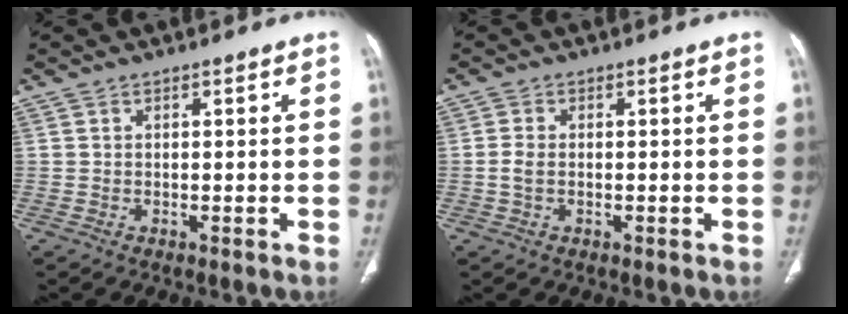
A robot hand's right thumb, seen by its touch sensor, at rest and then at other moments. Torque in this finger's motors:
{"motor_torque": [-0.42, 0.21, -0.12, 0.32, -0.04]}